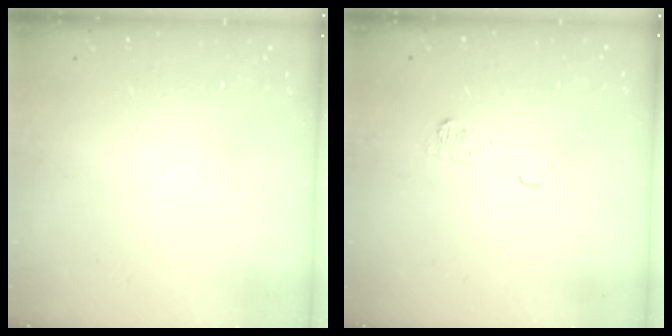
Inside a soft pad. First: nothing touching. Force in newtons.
{"total": 5.8, "press": 5.8, "slide": 0.6}